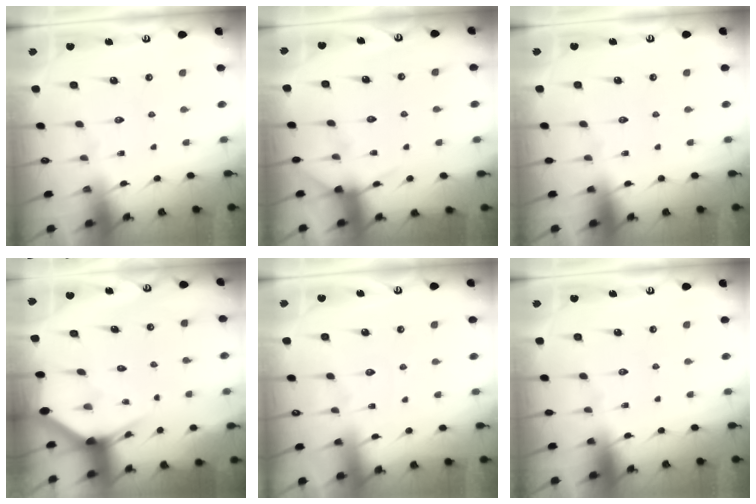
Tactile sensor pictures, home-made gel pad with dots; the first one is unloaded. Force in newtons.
{"total": 5.7, "press": 5.7, "slide": 0.8}
{"total": 0.0}
{"total": 3.0, "press": 3.0, "slide": 0.0}
{"total": 1.5, "press": 1.5, "slide": 0.2}
{"total": 0.0}